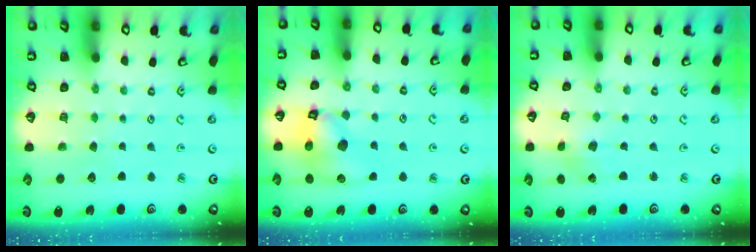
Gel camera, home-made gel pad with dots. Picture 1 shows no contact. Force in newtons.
{"total": 12.3, "press": 12.2, "slide": 1.6}
{"total": 1.4, "press": 1.4, "slide": 0.2}